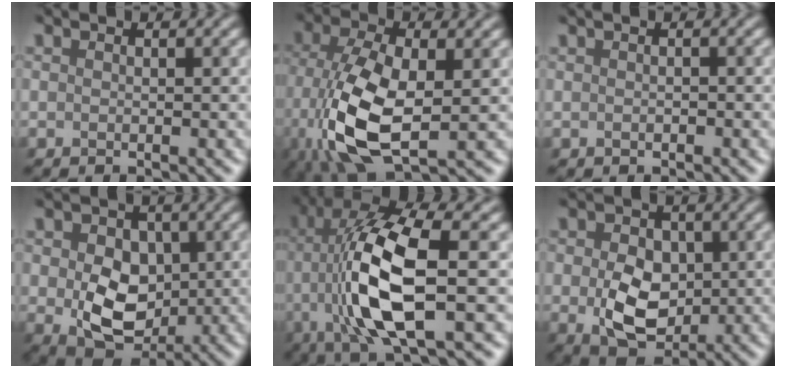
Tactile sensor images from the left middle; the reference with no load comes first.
{"total": 9.8, "force": [-1.9, 4.8, 8.3], "torque": [-0.202, -0.015, -0.037]}
{"total": 0.0}
{"total": 7.3, "force": [-0.3, 5.2, 5.0], "torque": [-0.090, -0.014, -0.001]}
{"total": 10.4, "force": [-0.5, 3.2, 9.8], "torque": [-0.216, 0.004, -0.009]}
{"total": 5.5, "force": [-0.5, 3.8, 4.0], "torque": [-0.079, -0.007, -0.010]}